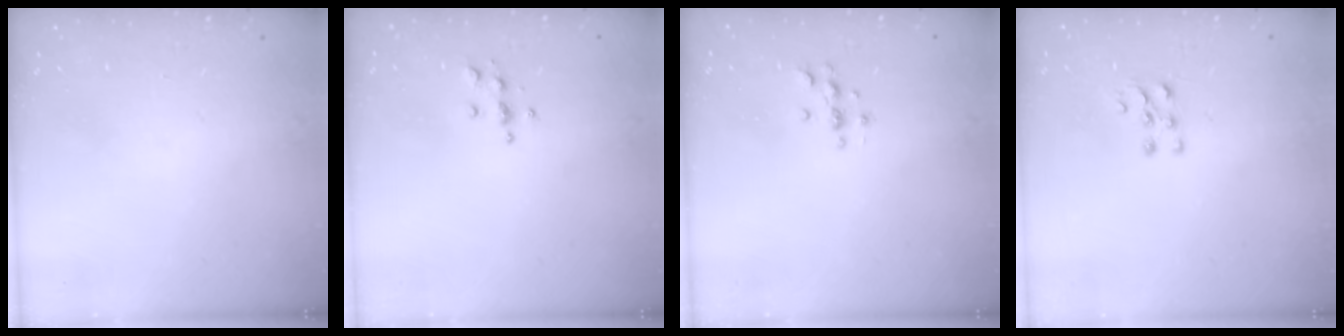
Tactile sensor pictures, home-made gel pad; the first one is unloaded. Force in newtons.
{"total": 3.9, "press": 3.9, "slide": 0.5}
{"total": 3.3, "press": 3.3, "slide": 0.4}
{"total": 5.3, "press": 5.3, "slide": 0.4}